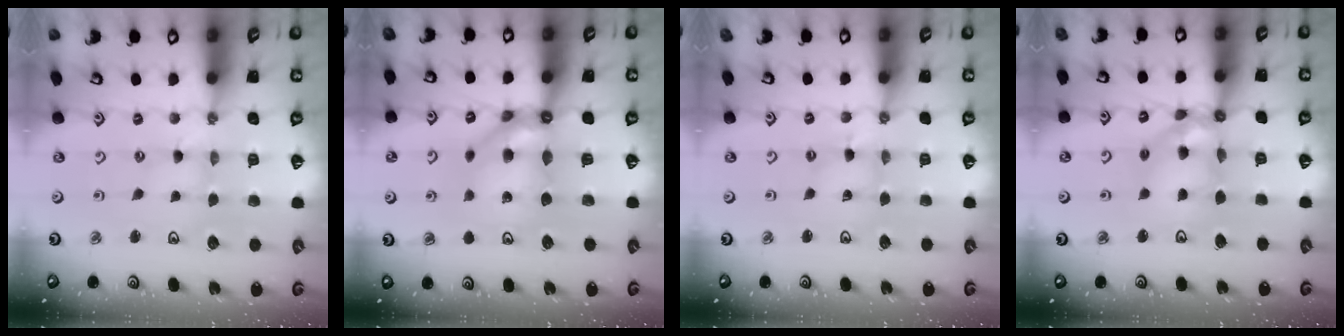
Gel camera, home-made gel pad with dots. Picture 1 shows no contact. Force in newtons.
{"total": 9.5, "press": 9.5, "slide": 1.0}
{"total": 2.6, "press": 2.6, "slide": 0.4}
{"total": 12.4, "press": 12.3, "slide": 1.5}